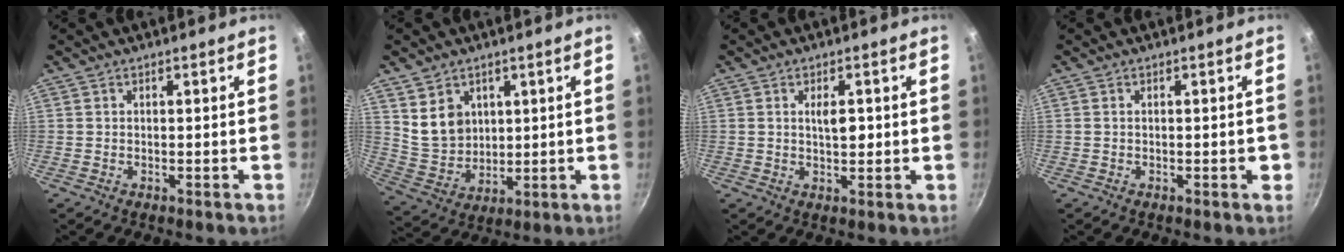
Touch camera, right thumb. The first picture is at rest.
{"total": 9.0, "force": [3.5, 7.0, 4.3], "torque": [-0.058, -0.021, 0.082]}
{"total": 3.4, "force": [0.5, 1.6, 3.0], "torque": [-0.034, -0.003, 0.007]}
{"total": 1.7, "force": [-0.3, 0.6, 1.5], "torque": [-0.011, 0.002, -0.005]}